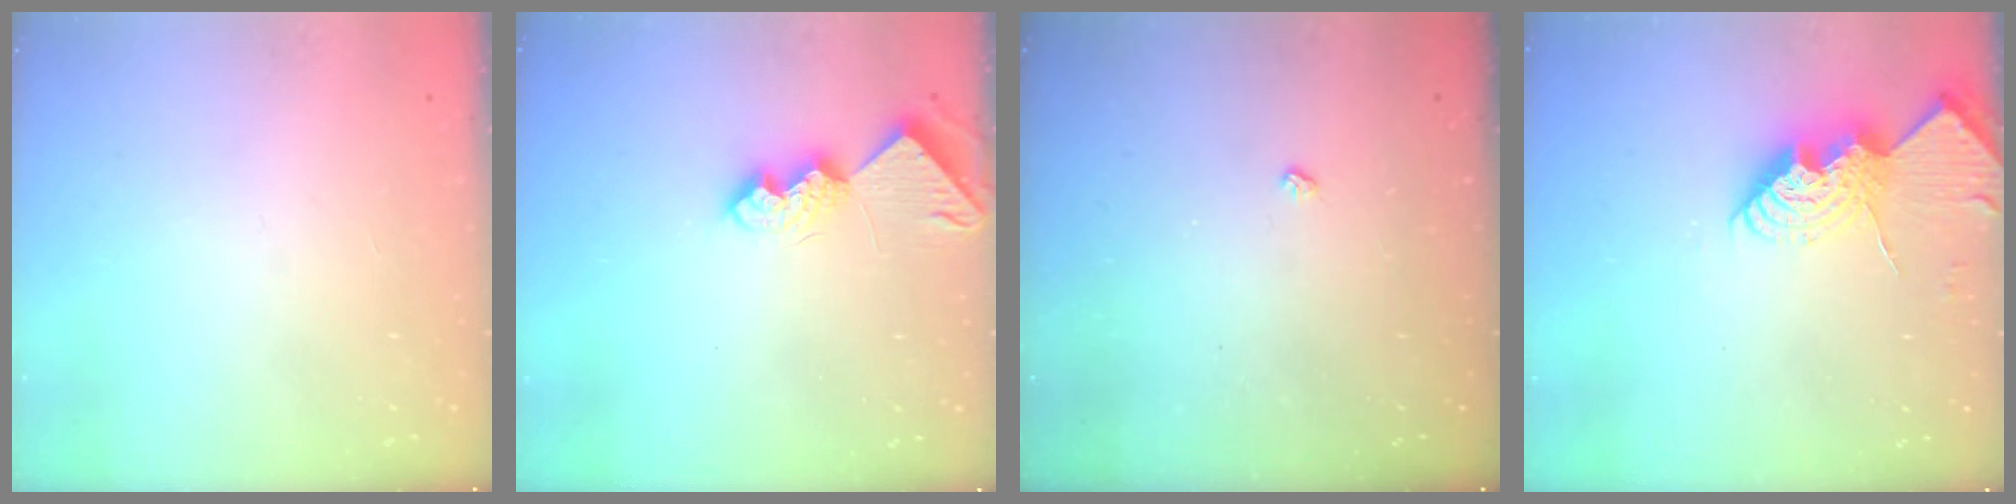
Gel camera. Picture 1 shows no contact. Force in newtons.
{"total": 9.6, "press": 9.6, "slide": 0.6}
{"total": 2.1, "press": 2.1, "slide": 0.4}
{"total": 14.4, "press": 14.3, "slide": 1.2}